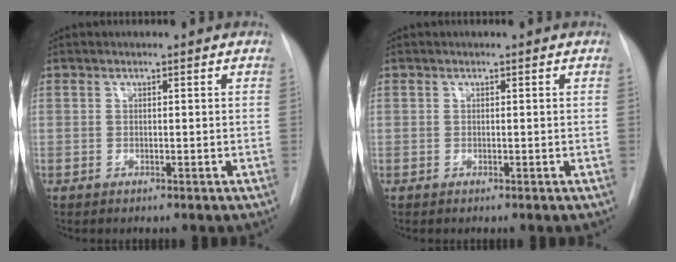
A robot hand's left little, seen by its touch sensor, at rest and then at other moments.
{"total": 0.0}